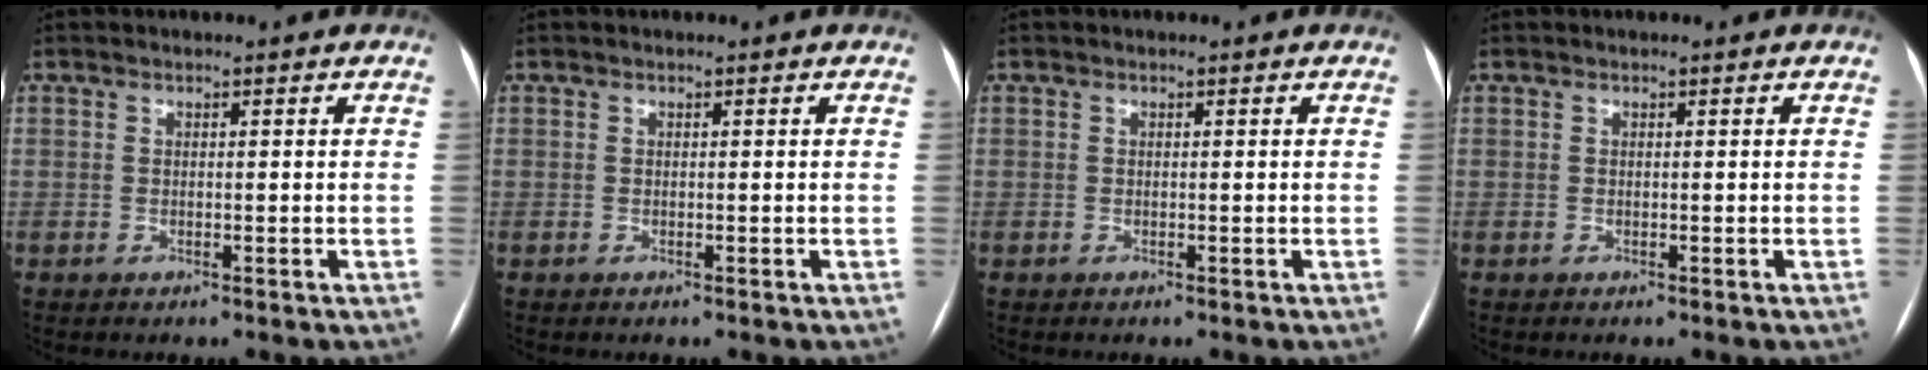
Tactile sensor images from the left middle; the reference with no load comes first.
{"total": 0.0}
{"total": 0.0}
{"total": 0.0}